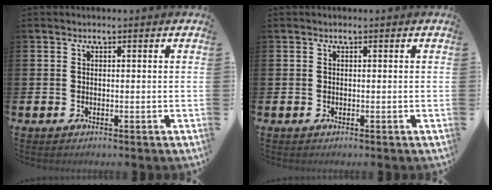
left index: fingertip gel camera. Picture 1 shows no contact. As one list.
[{"total": 0.0}]